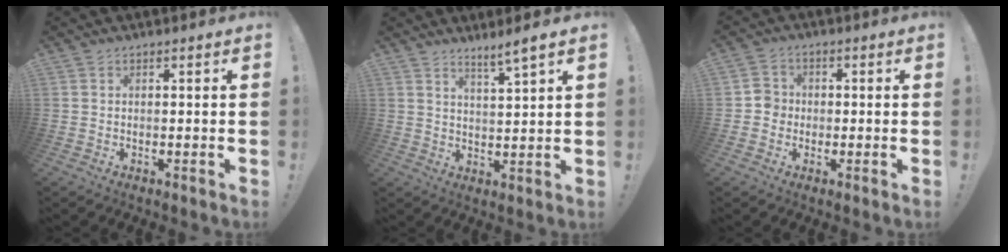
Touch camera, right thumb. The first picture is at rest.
{"total": 5.2, "force": [4.1, -0.3, 3.2], "torque": [-0.050, -0.027, 0.066]}
{"total": 4.3, "force": [-1.4, 3.9, 1.0], "torque": [-0.011, 0.015, -0.025]}